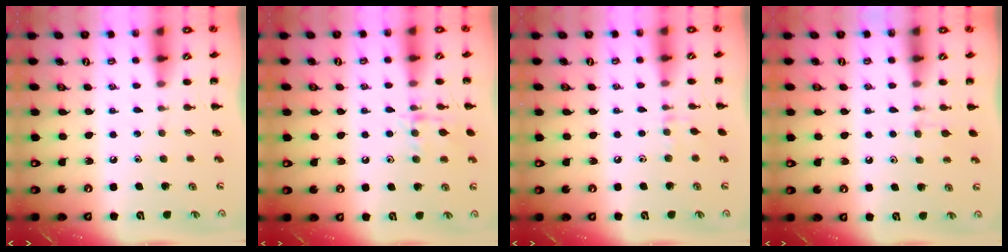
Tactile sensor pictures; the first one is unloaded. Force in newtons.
{"total": 10.2, "press": 10.2, "slide": 0.7}
{"total": 5.4, "press": 5.0, "slide": 1.9}
{"total": 5.9, "press": 5.6, "slide": 1.7}